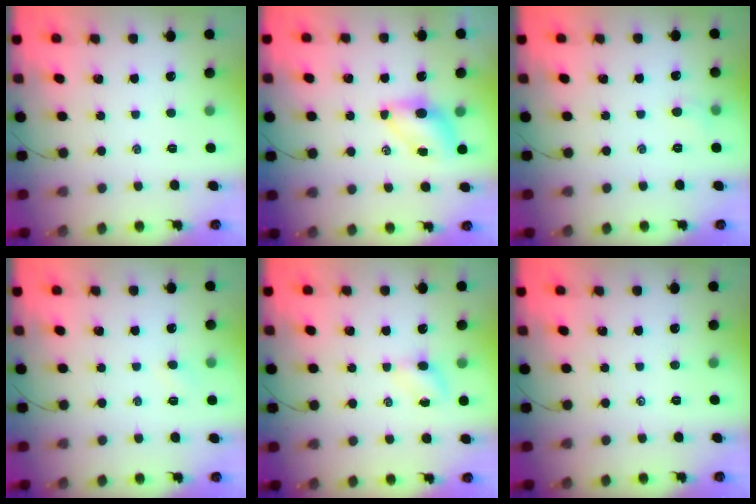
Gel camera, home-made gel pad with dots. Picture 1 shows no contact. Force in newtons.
{"total": 5.7, "press": 5.6, "slide": 1.0}
{"total": 3.8, "press": 3.6, "slide": 1.2}
{"total": 3.0, "press": 2.9, "slide": 0.8}
{"total": 4.0, "press": 3.8, "slide": 1.3}
{"total": 0.0}